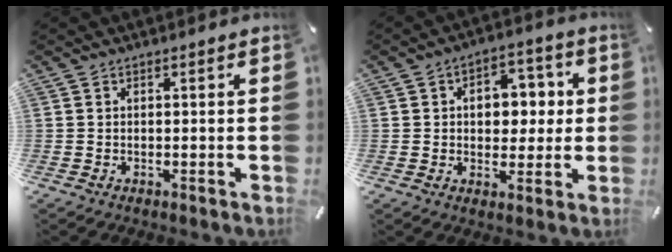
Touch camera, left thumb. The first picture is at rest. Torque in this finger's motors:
{"motor_torque": [1.50, 1.58, 0.52, -0.44, 0.08]}